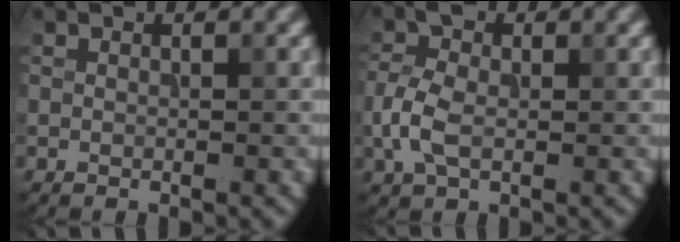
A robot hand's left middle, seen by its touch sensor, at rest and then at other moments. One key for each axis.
{"total": 3.5, "fx": -0.7, "fy": 2.2, "fz": 2.6, "tx": -0.063, "ty": 0.005, "tz": -0.018}